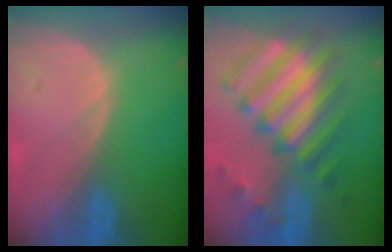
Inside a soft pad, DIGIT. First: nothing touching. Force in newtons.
{"total": 10.6, "press": 10.2, "slide": 3.1}